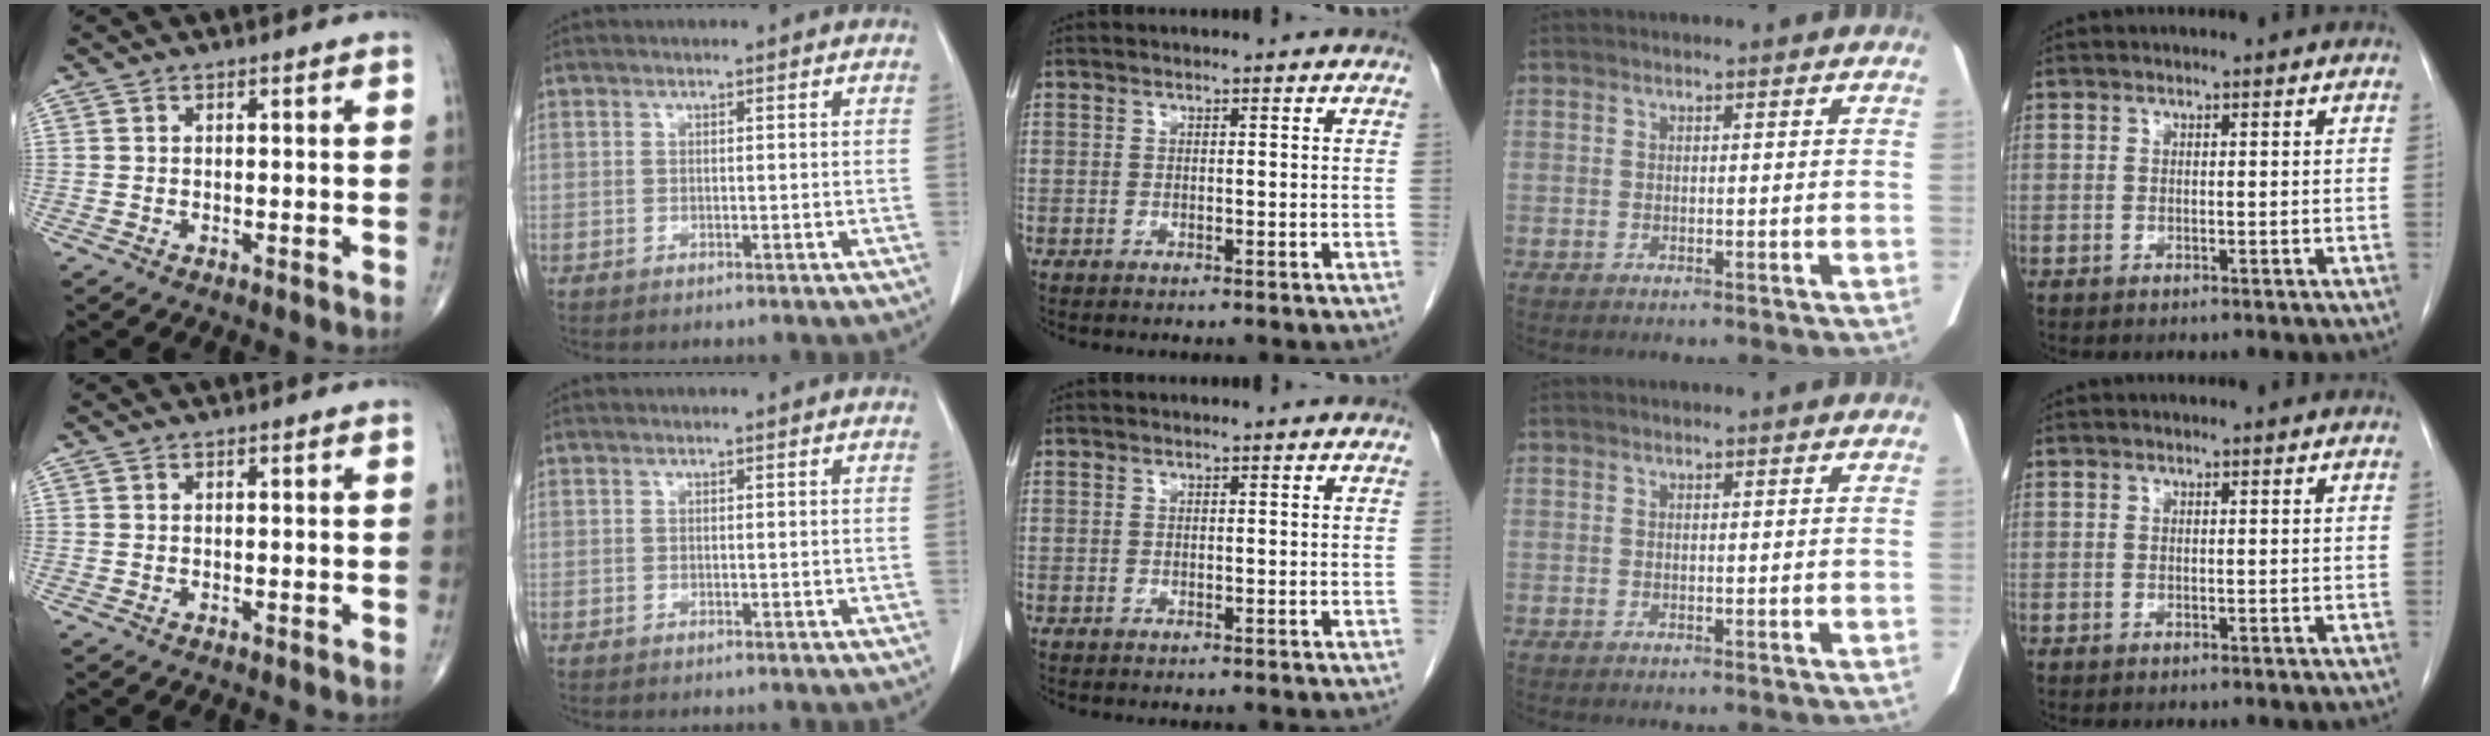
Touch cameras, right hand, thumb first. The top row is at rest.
{}